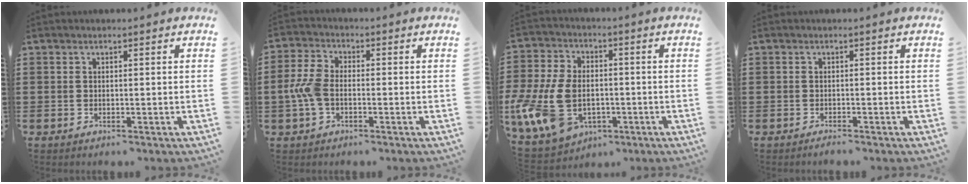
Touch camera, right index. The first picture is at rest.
{"total": 5.5, "force": [-1.1, 3.3, 4.3], "torque": [-0.115, -0.003, -0.028]}
{"total": 13.1, "force": [-3.1, 8.8, 9.2], "torque": [-0.235, 0.005, -0.057]}
{"total": 0.8, "force": [-0.7, 0.0, 0.2], "torque": [-0.006, -0.003, -0.014]}